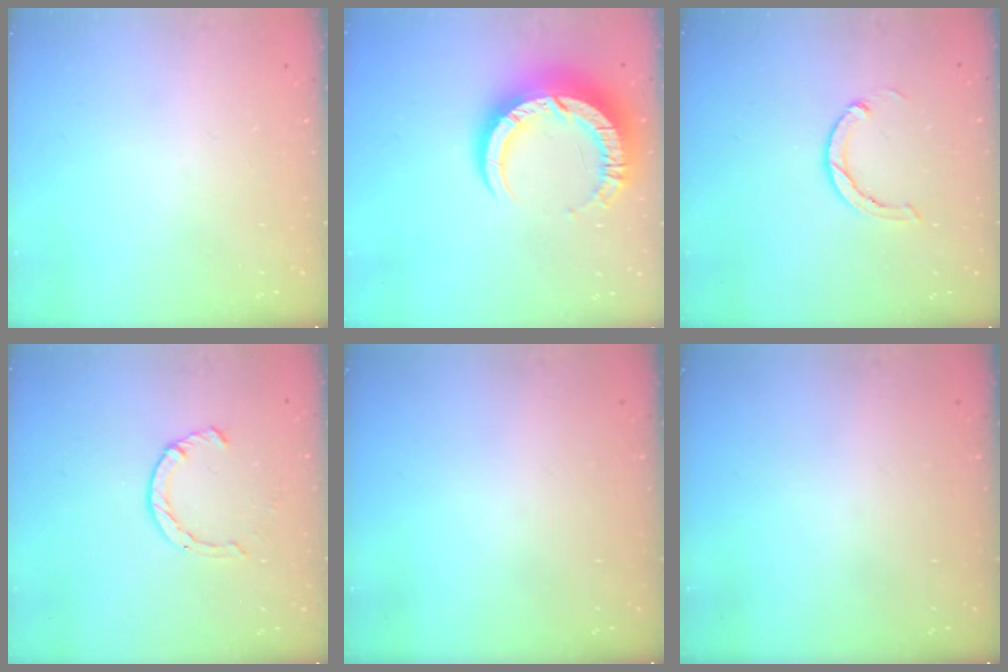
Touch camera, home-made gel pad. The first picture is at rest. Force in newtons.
{"total": 13.7, "press": 13.6, "slide": 1.2}
{"total": 3.0, "press": 3.0, "slide": 0.1}
{"total": 2.4, "press": 2.4, "slide": 0.2}
{"total": 0.0}
{"total": 0.0}